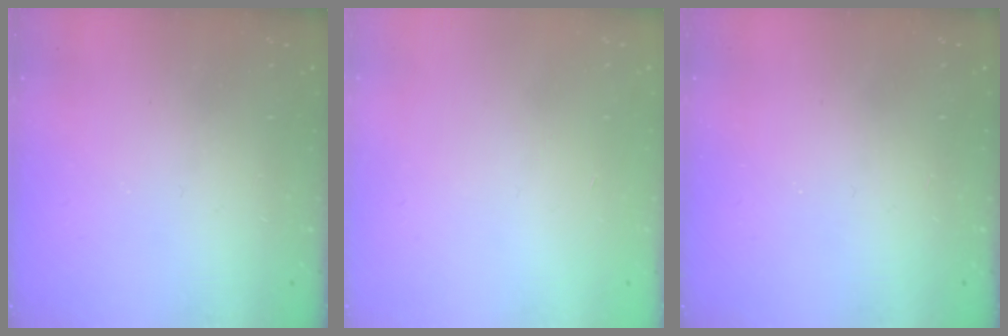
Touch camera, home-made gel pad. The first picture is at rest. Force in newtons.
{"total": 0.0}
{"total": 0.0}